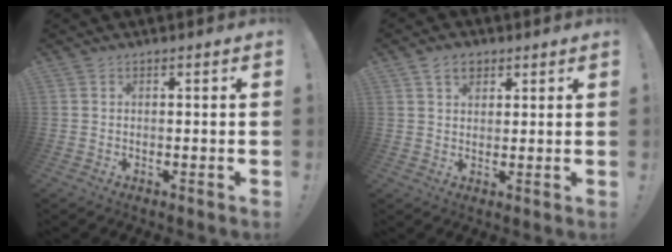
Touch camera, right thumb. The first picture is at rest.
{"total": 5.2, "force": [2.9, 3.6, 2.4], "torque": [-0.030, -0.006, 0.051]}